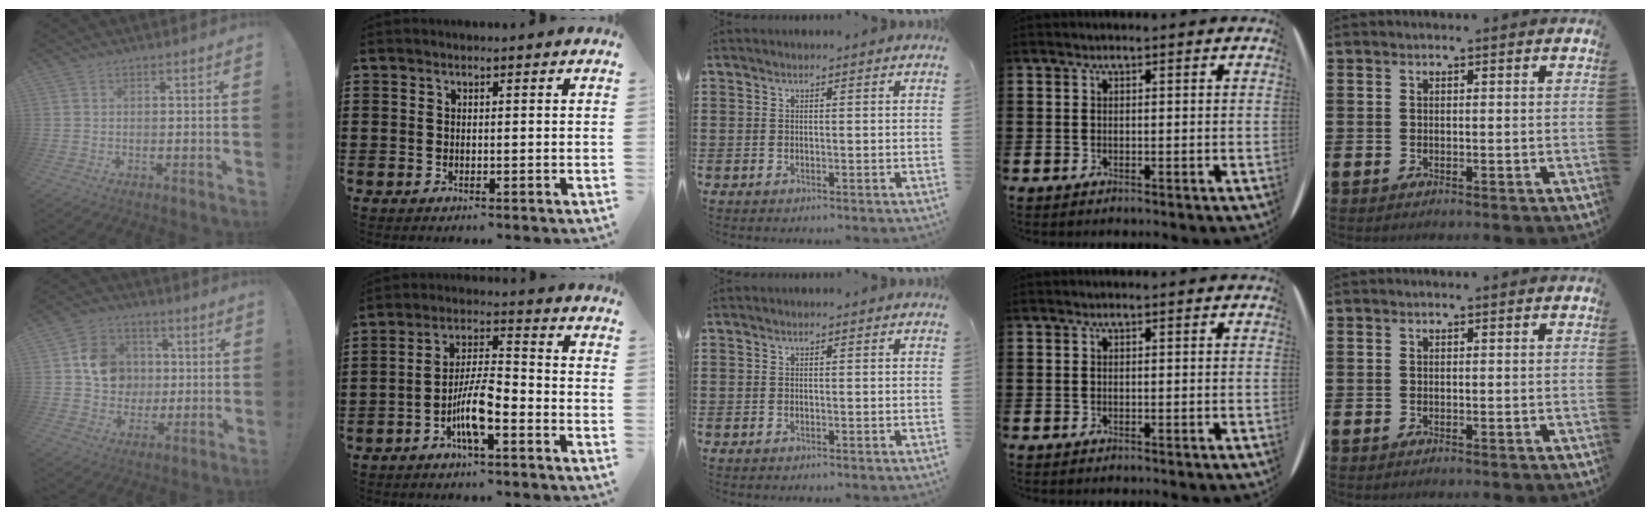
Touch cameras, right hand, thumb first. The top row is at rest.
{"thumb": {"total": 12.3, "force": [1.1, 11.4, 4.4], "torque": [-0.047, 0.009, 0.034]}, "index": {"total": 7.5, "force": [-3.6, 1.9, 6.3], "torque": [-0.132, -0.001, -0.070]}}